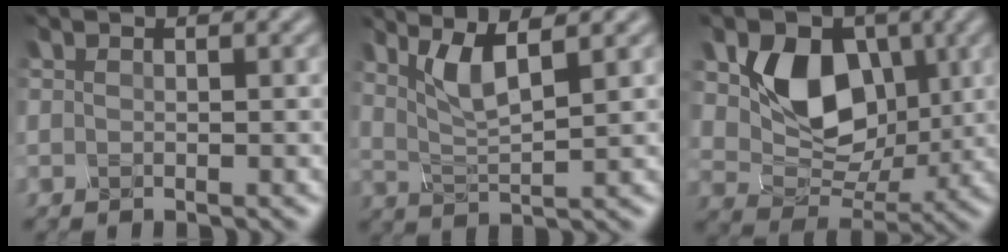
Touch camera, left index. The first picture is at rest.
{"total": 3.8, "force": [1.6, 0.8, 3.4], "torque": [-0.066, -0.001, 0.034]}
{"total": 7.2, "force": [1.1, 5.5, 4.5], "torque": [-0.074, -0.010, 0.011]}